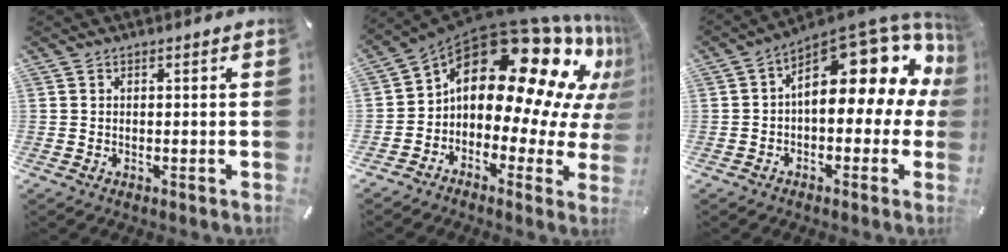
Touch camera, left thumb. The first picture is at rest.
{"total": 22.5, "force": [11.4, 12.4, 14.9], "torque": [-0.241, -0.096, 0.197]}
{"total": 16.7, "force": [7.9, 7.9, 12.4], "torque": [-0.158, -0.078, 0.127]}